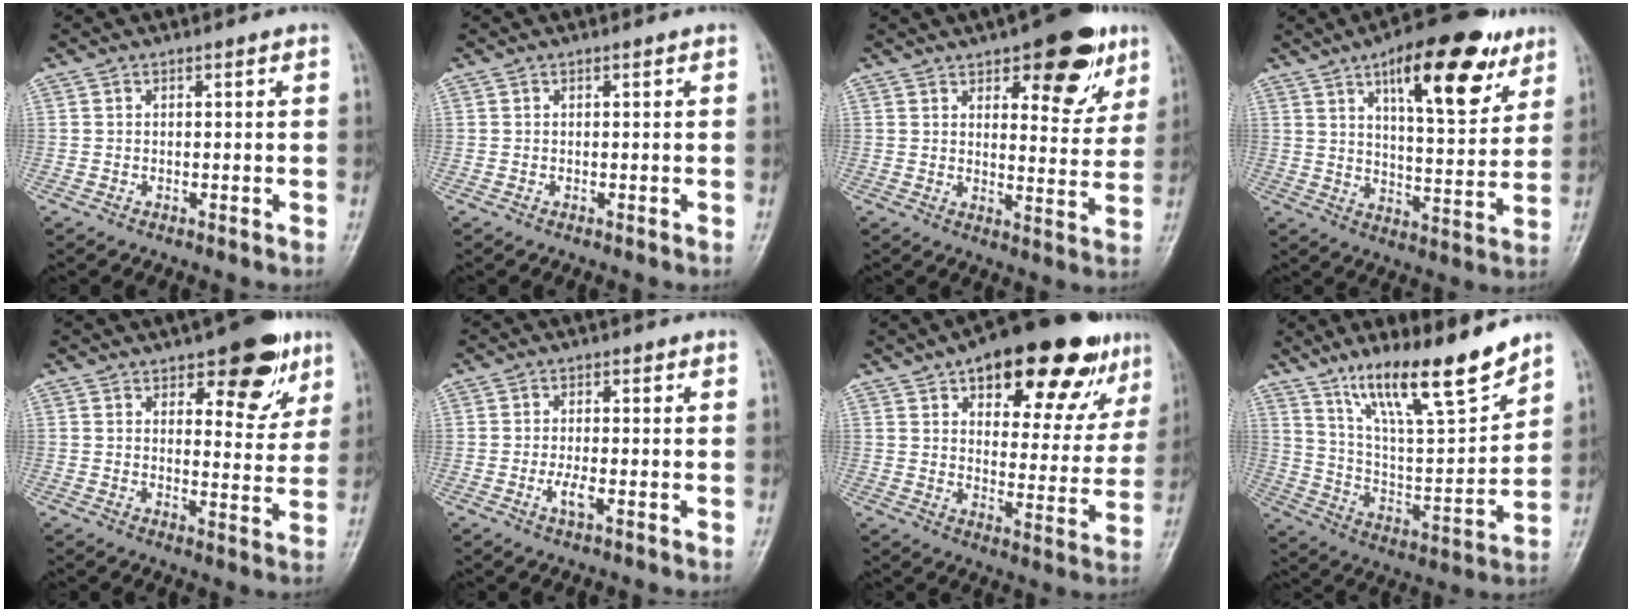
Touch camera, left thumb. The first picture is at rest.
{"total": 0.0}
{"total": 14.2, "force": [7.8, 6.0, 10.3], "torque": [-0.088, -0.032, 0.104]}
{"total": 19.1, "force": [10.3, 7.0, 14.5], "torque": [-0.172, -0.036, 0.155]}
{"total": 11.9, "force": [6.8, 5.2, 8.3], "torque": [-0.066, -0.031, 0.088]}
{"total": 2.9, "force": [-0.9, 1.1, 2.6], "torque": [-0.051, -0.003, -0.020]}
{"total": 23.6, "force": [13.9, 10.0, 16.2], "torque": [-0.180, -0.022, 0.199]}
{"total": 18.1, "force": [13.2, 3.6, 11.9], "torque": [-0.169, -0.078, 0.238]}